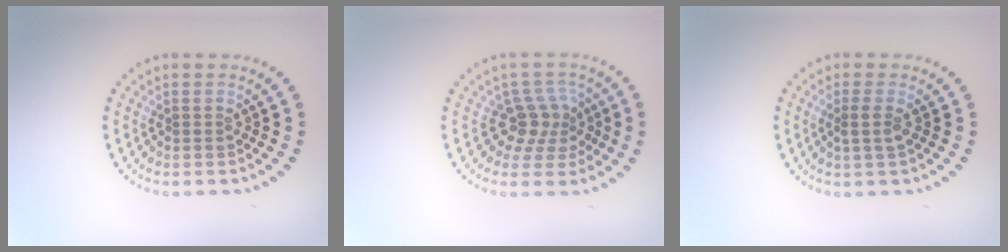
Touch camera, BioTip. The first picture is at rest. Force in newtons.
{"total": 2.9, "press": 2.1, "slide": 1.9}
{"total": 1.3, "press": 1.1, "slide": 0.8}